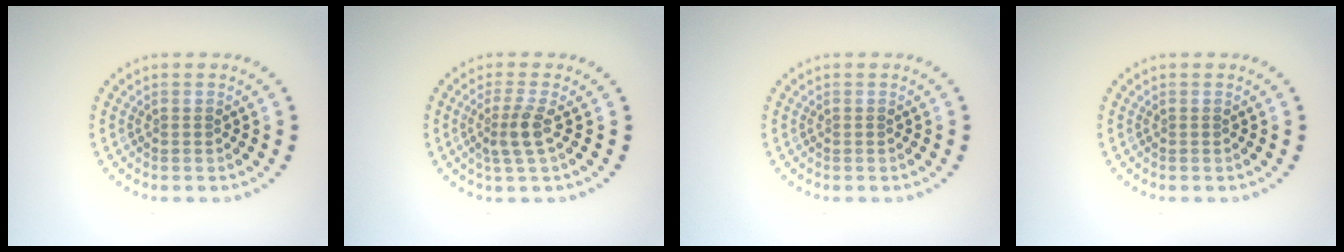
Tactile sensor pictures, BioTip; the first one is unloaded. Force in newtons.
{"total": 2.4, "press": 1.8, "slide": 1.6}
{"total": 0.0}
{"total": 0.0}